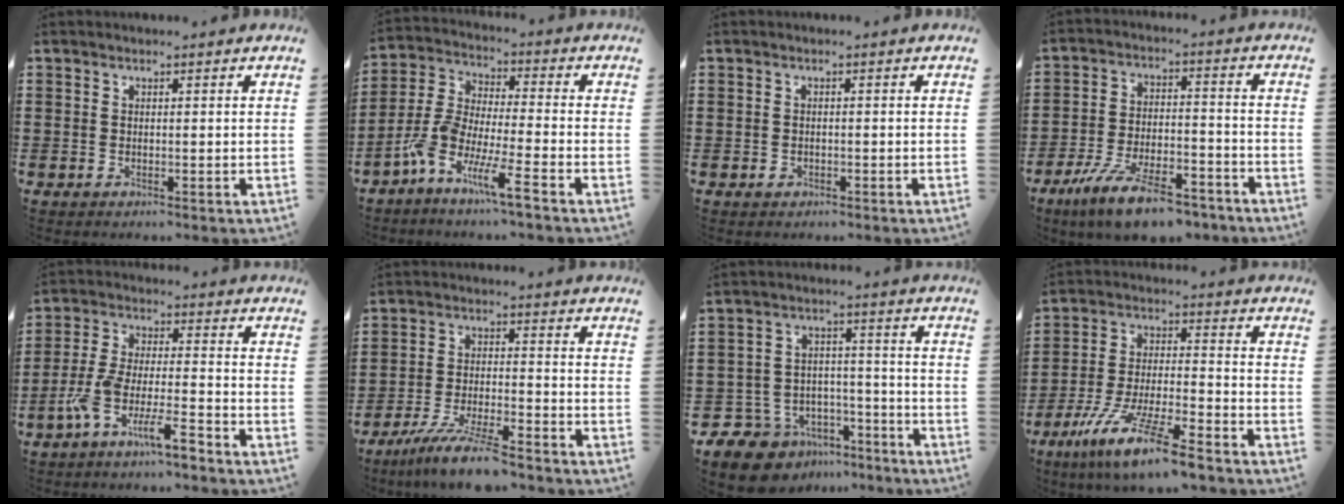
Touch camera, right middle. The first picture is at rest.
{"total": 8.9, "force": [-6.3, 0.6, 6.3], "torque": [-0.151, -0.020, -0.130]}
{"total": 0.7, "force": [-0.4, 0.5, 0.3], "torque": [-0.007, -0.001, -0.007]}
{"total": 10.6, "force": [-8.6, 1.9, 5.8], "torque": [-0.111, 0.020, -0.165]}
{"total": 8.4, "force": [-5.9, 0.9, 5.9], "torque": [-0.133, -0.012, -0.117]}
{"total": 8.1, "force": [-7.0, 0.2, 4.1], "torque": [-0.089, -0.006, -0.135]}
{"total": 8.9, "force": [-8.1, 3.5, 1.2], "torque": [-0.045, 0.029, -0.158]}
{"total": 10.8, "force": [-8.6, 0.3, 6.5], "torque": [-0.134, 0.005, -0.170]}